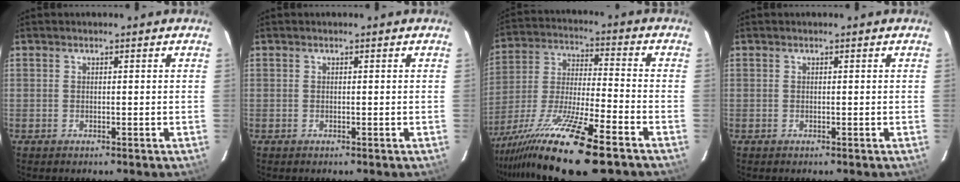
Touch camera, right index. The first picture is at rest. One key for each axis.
{"total": 0.0}
{"total": 20.5, "fx": -14.5, "fy": 2.1, "fz": 14.3, "tx": -0.281, "ty": -0.051, "tz": -0.259}
{"total": 0.0}